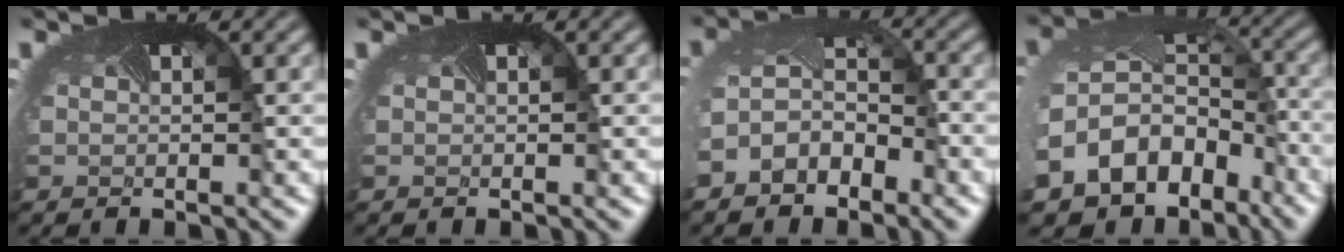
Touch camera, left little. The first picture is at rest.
{"total": 0.0}
{"total": 4.0, "force": [-2.3, 2.6, 2.0], "torque": [-0.057, -0.004, -0.049]}
{"total": 15.7, "force": [-8.4, 12.0, 5.8], "torque": [-0.152, -0.052, -0.119]}